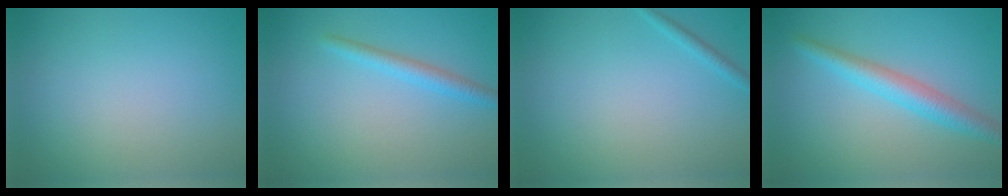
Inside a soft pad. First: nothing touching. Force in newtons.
{"total": 2.0, "press": 2.0, "slide": 0.1}
{"total": 0.9, "press": 0.9, "slide": 0.1}
{"total": 3.6, "press": 3.6, "slide": 0.2}